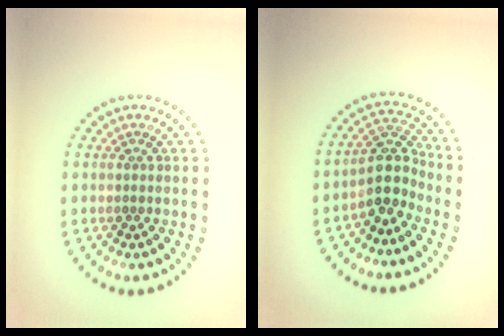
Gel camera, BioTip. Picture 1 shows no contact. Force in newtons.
{"total": 3.7, "press": 2.9, "slide": 2.3}